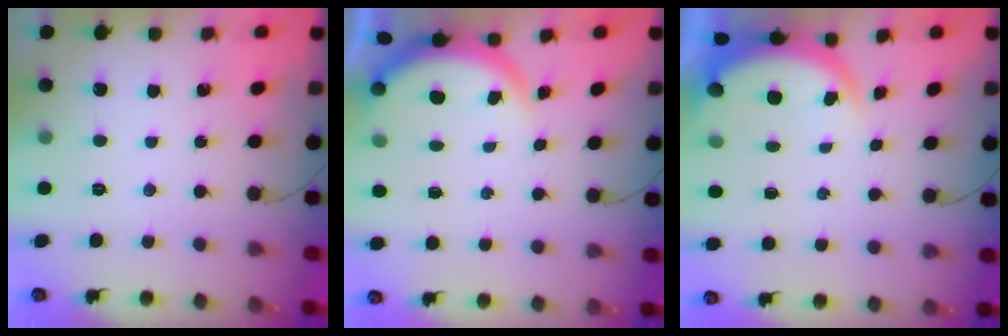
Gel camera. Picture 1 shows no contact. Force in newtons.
{"total": 3.7, "press": 3.7, "slide": 0.5}
{"total": 5.0, "press": 4.9, "slide": 0.8}